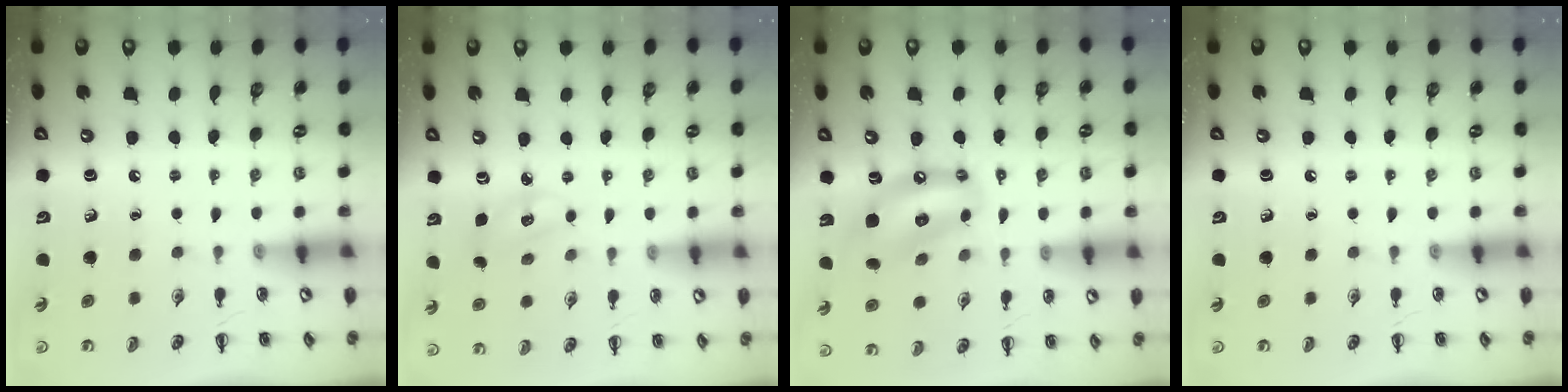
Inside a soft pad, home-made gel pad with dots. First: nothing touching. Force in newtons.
{"total": 3.6, "press": 3.5, "slide": 0.9}
{"total": 12.0, "press": 11.7, "slide": 2.6}
{"total": 0.0}